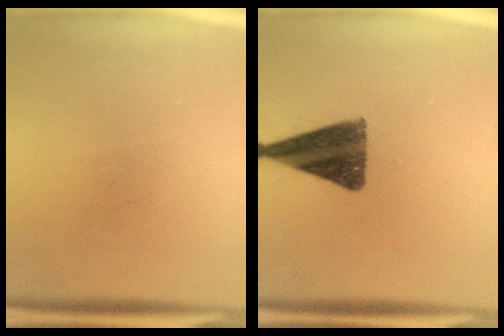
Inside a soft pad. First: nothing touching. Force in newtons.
{"total": 12.2}